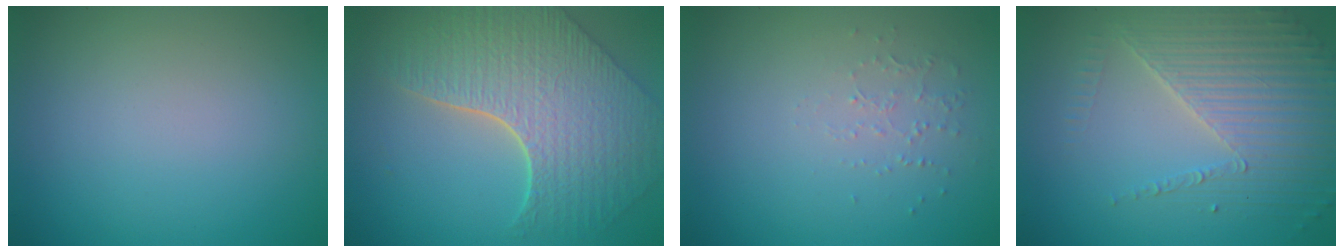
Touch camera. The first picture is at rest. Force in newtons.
{"total": 8.4, "press": 6.1, "slide": 5.7}
{"total": 0.8, "press": 0.5, "slide": 0.6}
{"total": 4.7, "press": 4.0, "slide": 2.5}